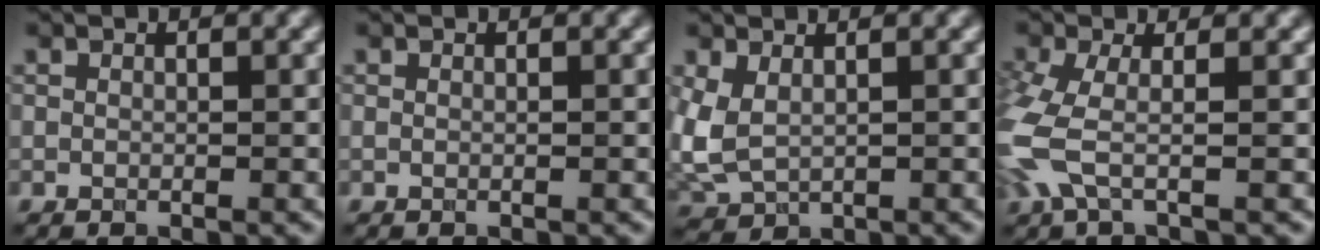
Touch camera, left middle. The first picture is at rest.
{"total": 0.0}
{"total": 3.2, "force": [0.8, 2.1, 2.4], "torque": [-0.068, -0.004, 0.022]}
{"total": 4.6, "force": [-1.3, 1.6, 4.1], "torque": [-0.118, -0.011, -0.037]}